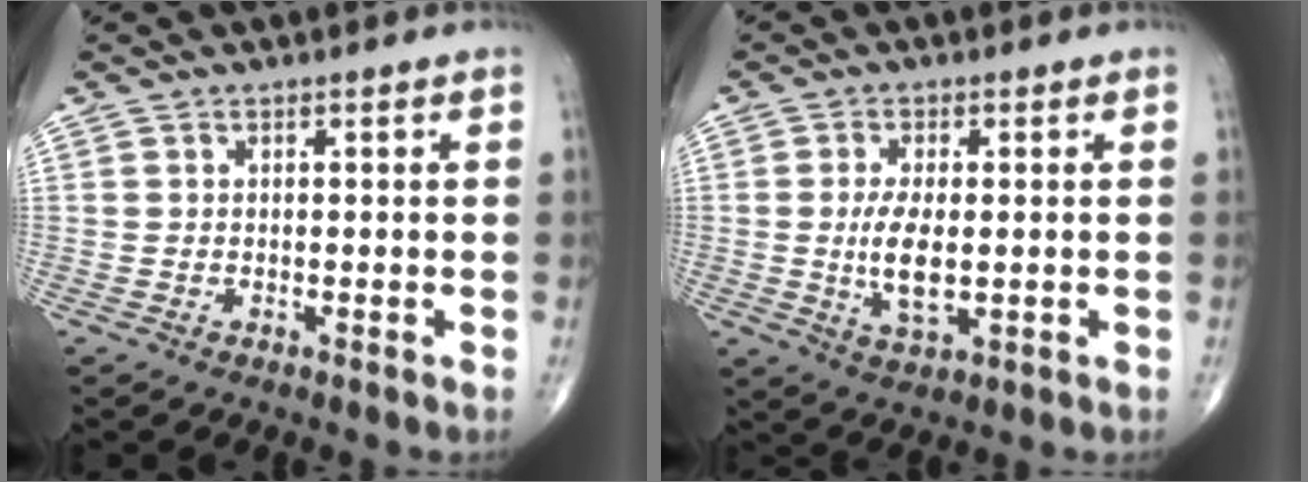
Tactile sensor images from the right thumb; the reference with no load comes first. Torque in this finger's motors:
{"motor_torque": [1.84, 3.17, 0.52, 0.37, 0.08]}